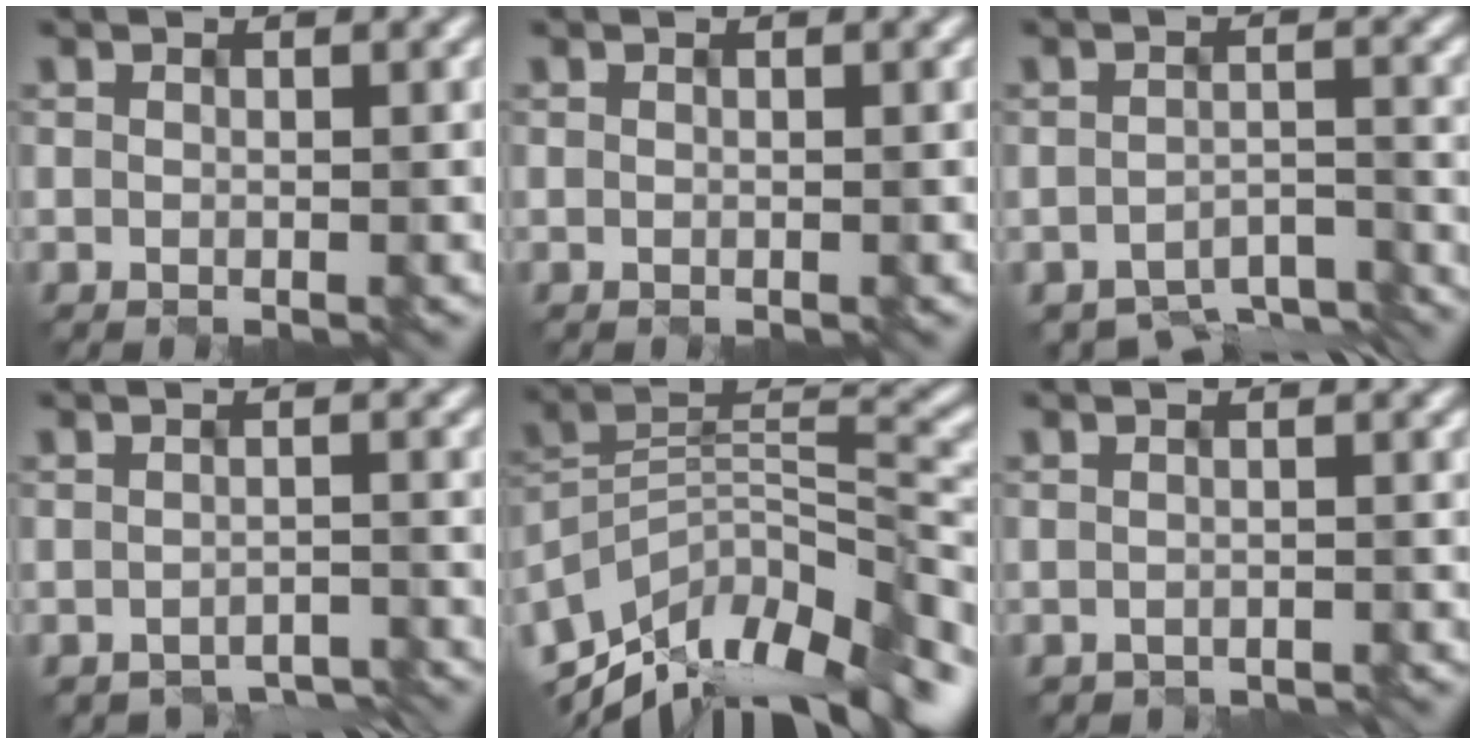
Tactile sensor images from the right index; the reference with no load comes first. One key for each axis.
{"total": 0.0}
{"total": 5.9, "fx": -5.5, "fy": 1.5, "fz": 1.6, "tx": -0.023, "ty": -0.022, "tz": -0.071}
{"total": 3.9, "fx": -3.8, "fy": 0.7, "fz": 0.0, "tx": -0.004, "ty": -0.006, "tz": -0.046}
{"total": 12.6, "fx": -9.2, "fy": 4.9, "fz": 7.1, "tx": -0.141, "ty": 0.024, "tz": -0.156}
{"total": 1.7, "fx": -1.6, "fy": 0.0, "fz": -0.5, "tx": 0.013, "ty": -0.004, "tz": -0.025}